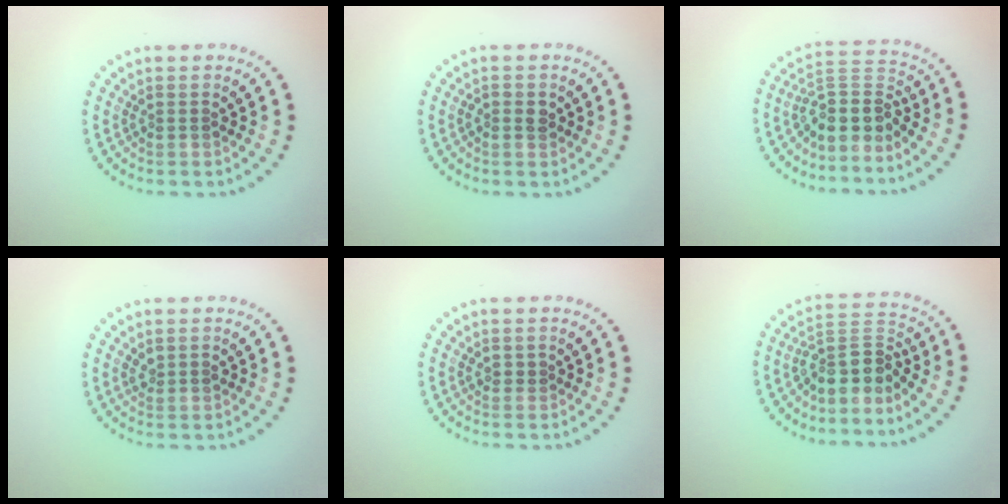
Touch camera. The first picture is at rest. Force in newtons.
{"total": 1.3, "press": 1.3, "slide": 0.2}
{"total": 4.1, "press": 3.2, "slide": 2.5}
{"total": 0.9, "press": 0.9, "slide": 0.3}
{"total": 0.6, "press": 0.3, "slide": 0.4}
{"total": 3.8, "press": 2.9, "slide": 2.5}